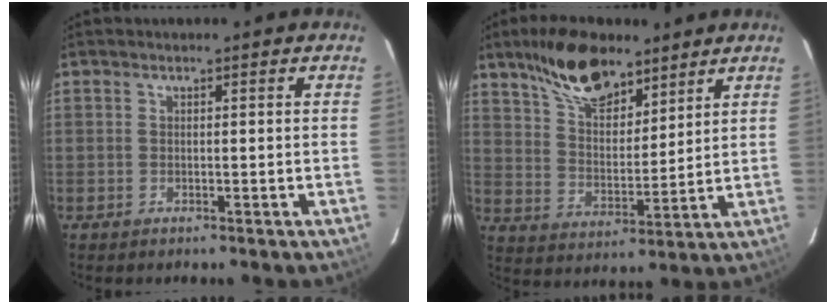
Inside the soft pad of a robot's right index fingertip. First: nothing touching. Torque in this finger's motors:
{"motor_torque": [0.43, 0.38, 0.61, 0.11]}